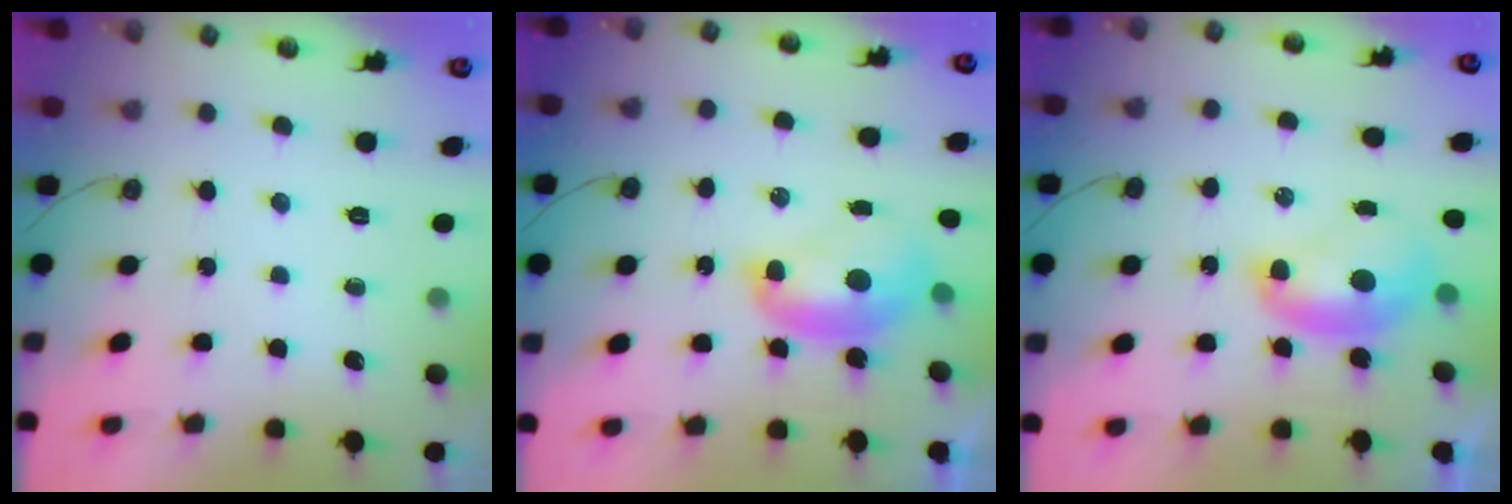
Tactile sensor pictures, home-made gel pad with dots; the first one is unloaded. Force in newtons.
{"total": 2.4, "press": 2.3, "slide": 0.3}
{"total": 2.0, "press": 2.0, "slide": 0.0}